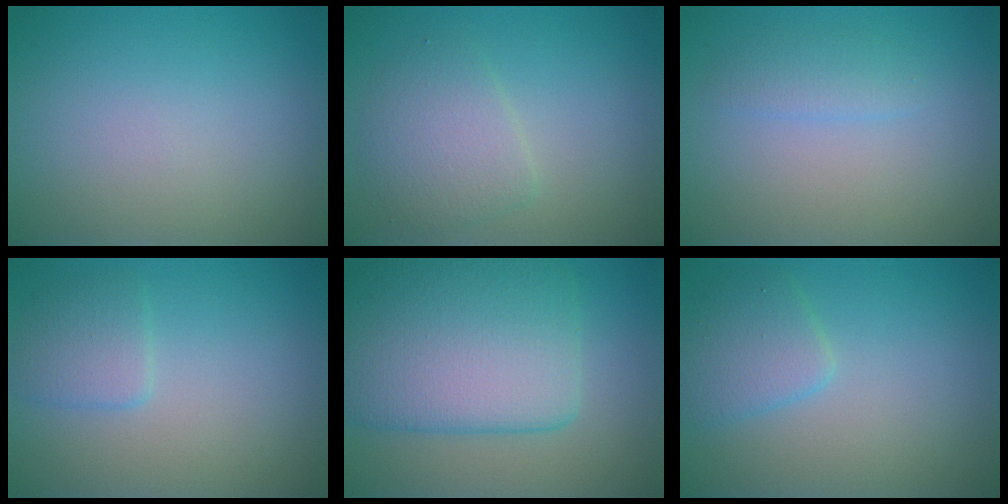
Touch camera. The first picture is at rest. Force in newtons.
{"total": 3.1, "press": 3.1, "slide": 0.1}
{"total": 1.5, "press": 1.5, "slide": 0.0}
{"total": 2.0, "press": 2.0, "slide": 0.1}
{"total": 9.5, "press": 9.5, "slide": 0.3}
{"total": 2.7, "press": 2.7, "slide": 0.1}